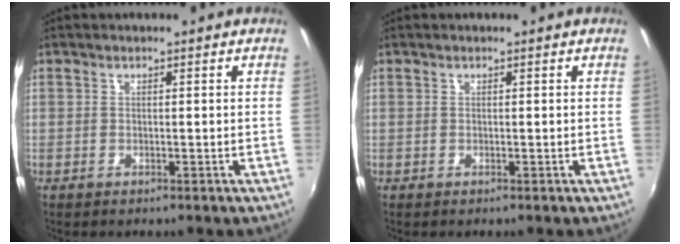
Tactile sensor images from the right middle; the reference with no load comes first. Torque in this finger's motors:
{"motor_torque": [-0.05, -0.09, 0.06, 0.00]}